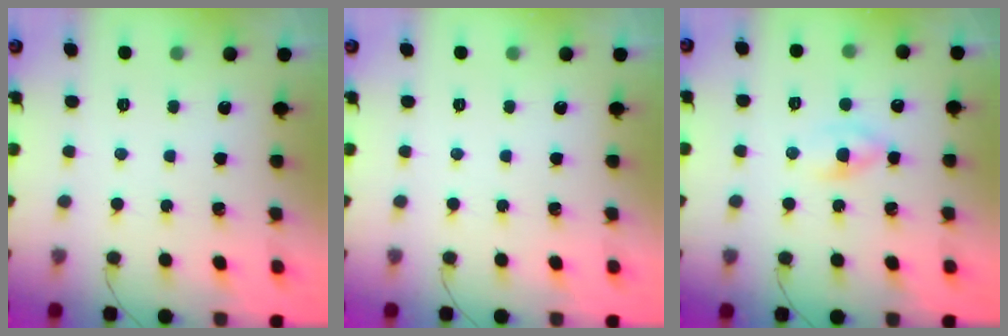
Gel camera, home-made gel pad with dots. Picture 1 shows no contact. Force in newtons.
{"total": 0.0}
{"total": 1.7, "press": 1.4, "slide": 0.8}